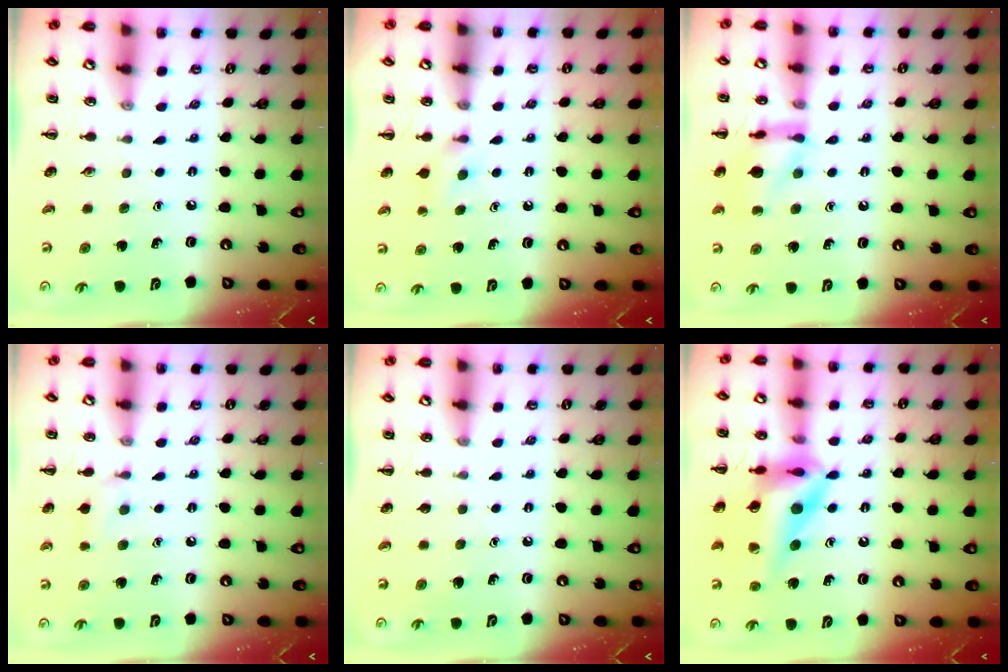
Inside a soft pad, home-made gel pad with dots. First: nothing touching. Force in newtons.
{"total": 5.3, "press": 5.0, "slide": 1.6}
{"total": 12.3, "press": 12.2, "slide": 0.9}
{"total": 7.6, "press": 7.4, "slide": 1.9}
{"total": 0.6, "press": 0.6, "slide": 0.0}
{"total": 18.4, "press": 18.1, "slide": 3.7}